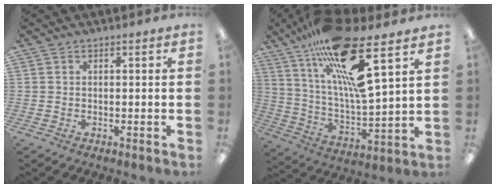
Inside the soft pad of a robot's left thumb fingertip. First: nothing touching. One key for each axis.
{"total": 22.4, "fx": 14.2, "fy": 4.6, "fz": 16.7, "tx": -0.309, "ty": -0.075, "tz": 0.229}